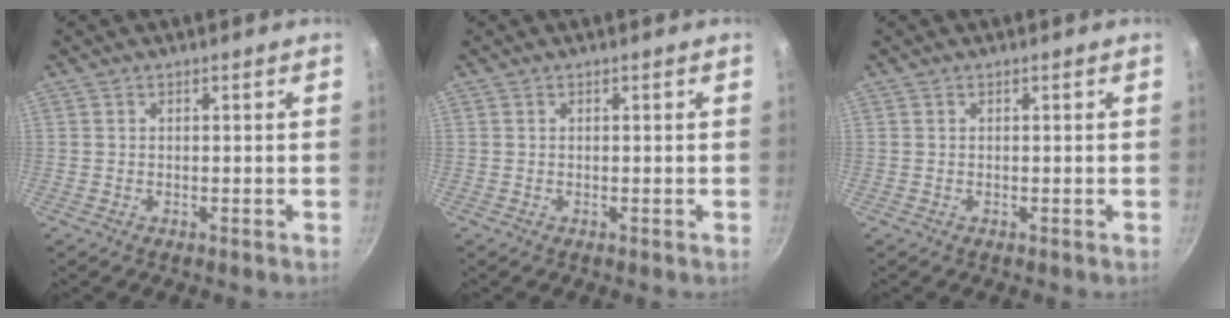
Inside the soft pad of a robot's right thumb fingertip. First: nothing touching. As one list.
[{"total": 0.0}, {"total": 0.0}]